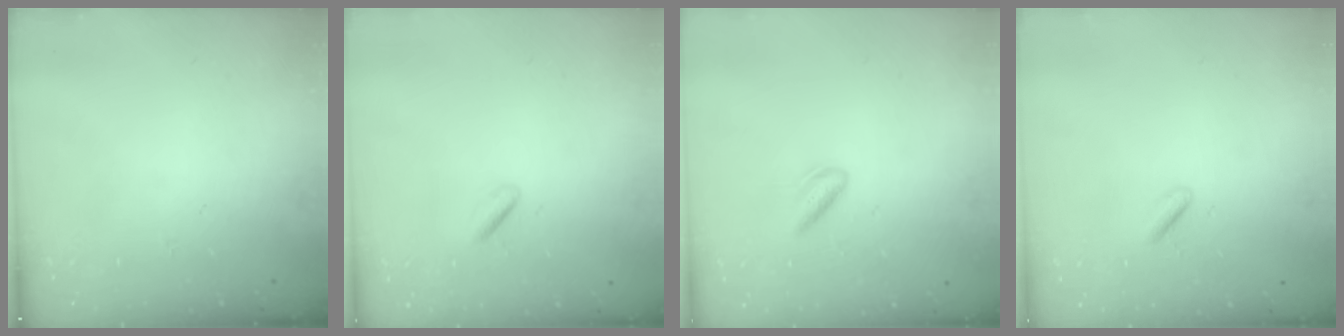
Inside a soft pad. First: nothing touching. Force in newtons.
{"total": 0.6, "press": 0.0, "slide": 0.6}
{"total": 2.9, "press": 2.5, "slide": 1.3}
{"total": 0.7, "press": 0.3, "slide": 0.6}